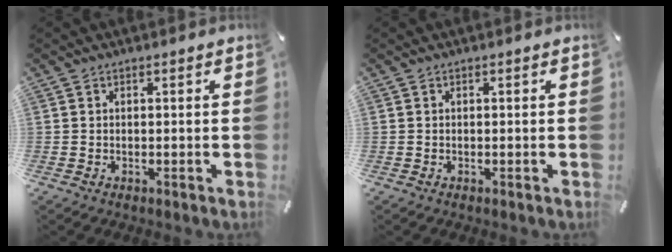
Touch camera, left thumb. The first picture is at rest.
{"total": 0.0}